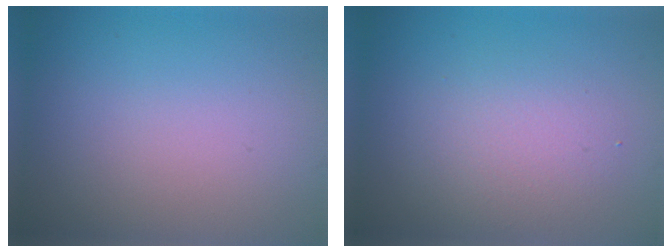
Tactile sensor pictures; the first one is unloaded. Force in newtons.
{"total": 3.2, "press": 3.2, "slide": 0.2}